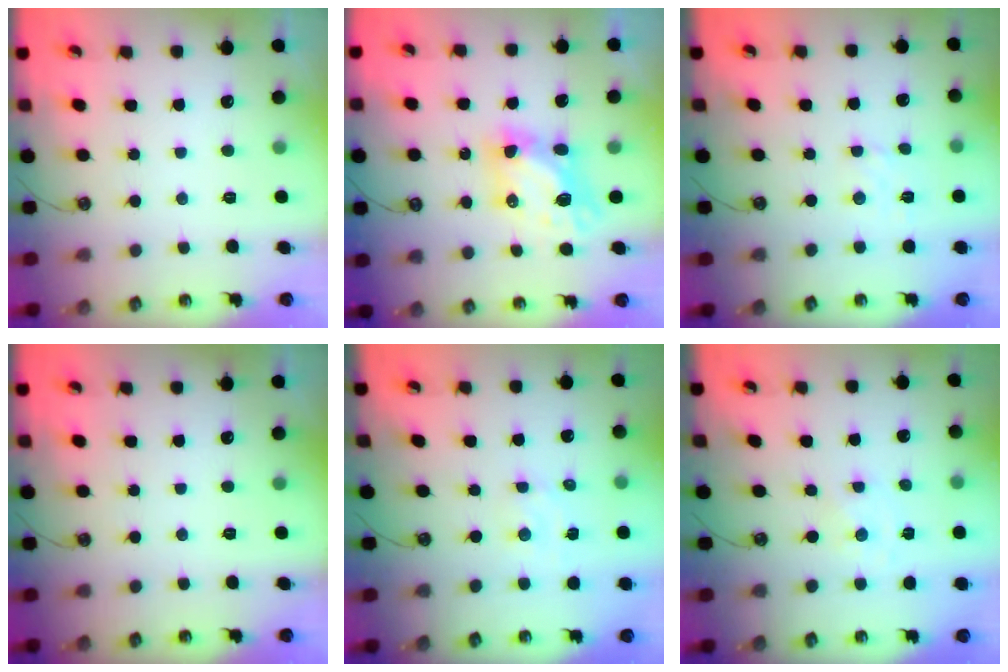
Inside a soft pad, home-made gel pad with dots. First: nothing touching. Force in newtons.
{"total": 7.8, "press": 7.8, "slide": 0.6}
{"total": 2.2, "press": 2.2, "slide": 0.6}
{"total": 0.0}
{"total": 2.6, "press": 2.6, "slide": 0.3}
{"total": 0.0}